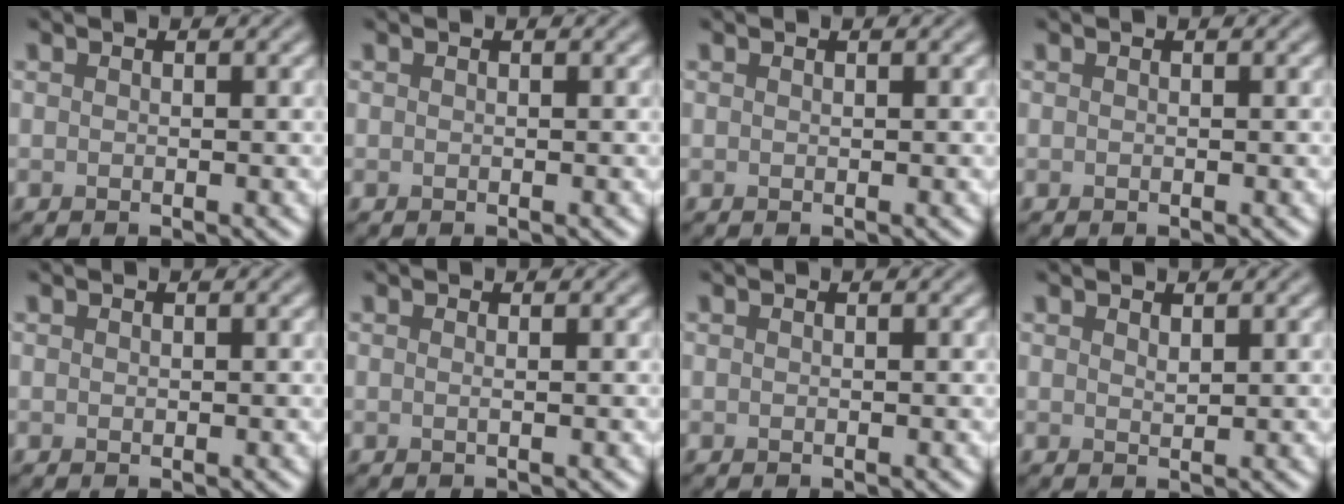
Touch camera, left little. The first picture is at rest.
{"total": 0.0}
{"total": 0.0}
{"total": 0.0}
{"total": 0.0}
{"total": 0.6, "force": [0.0, 0.2, 0.5], "torque": [-0.005, -0.001, -0.002]}
{"total": 0.0}
{"total": 0.8, "force": [0.7, 0.2, 0.4], "torque": [-0.009, -0.001, 0.014]}